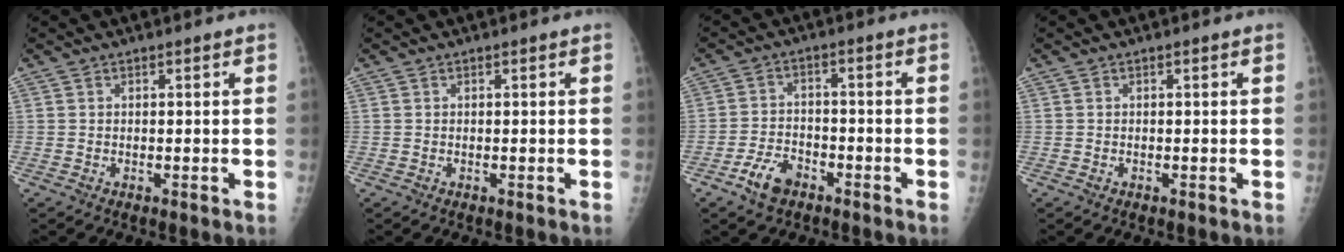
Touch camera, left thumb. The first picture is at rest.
{"total": 0.0}
{"total": 6.0, "force": [-3.8, 3.6, 3.0], "torque": [-0.049, 0.024, -0.066]}
{"total": 0.0}